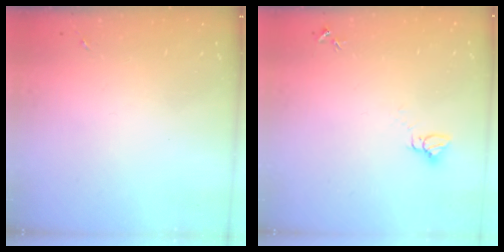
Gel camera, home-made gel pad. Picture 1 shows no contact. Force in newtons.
{"total": 2.8, "press": 2.8, "slide": 0.1}